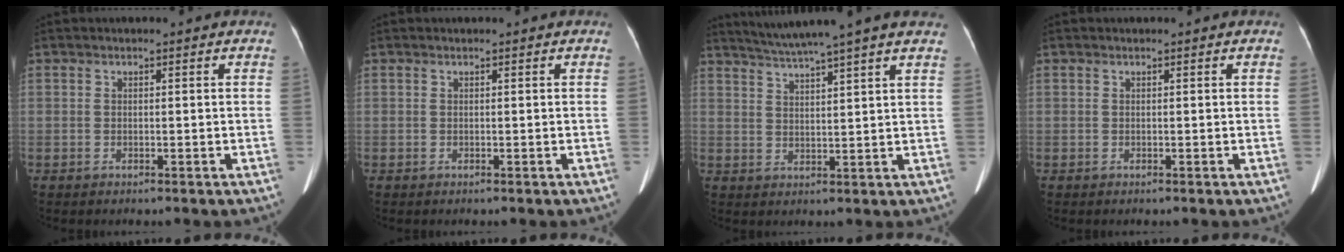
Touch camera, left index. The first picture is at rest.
{"total": 0.0}
{"total": 10.5, "force": [9.0, -1.6, 5.1], "torque": [-0.092, 0.021, 0.126]}
{"total": 0.0}